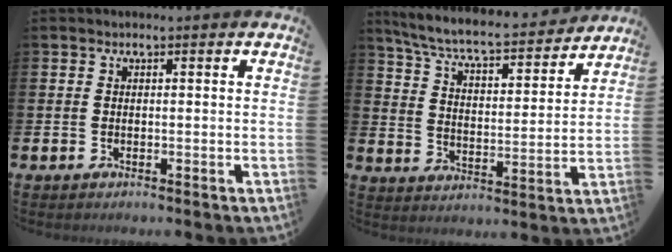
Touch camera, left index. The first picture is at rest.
{"total": 7.0, "force": [6.5, 1.0, 2.6], "torque": [-0.082, -0.048, 0.107]}